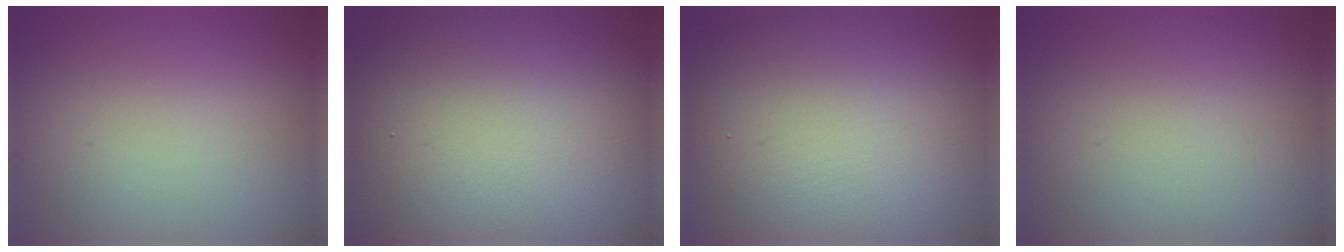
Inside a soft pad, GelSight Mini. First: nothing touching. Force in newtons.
{"total": 15.8, "press": 15.8, "slide": 1.3}
{"total": 13.8, "press": 13.8, "slide": 0.6}
{"total": 0.0}